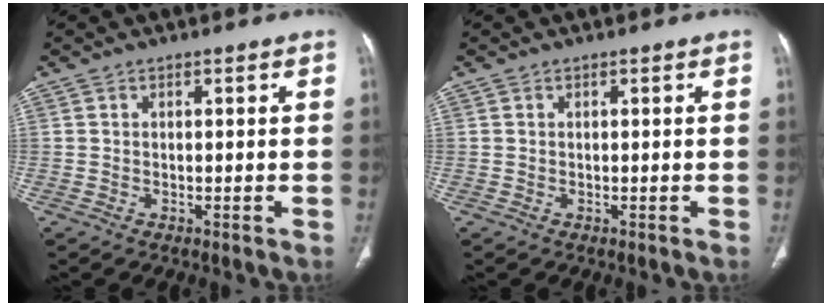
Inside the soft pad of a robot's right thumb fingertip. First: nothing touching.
{"total": 0.0}